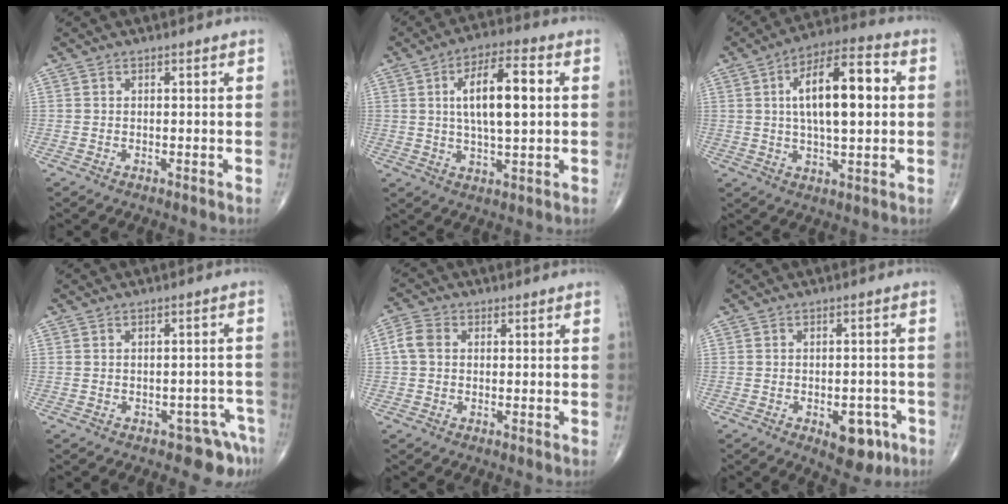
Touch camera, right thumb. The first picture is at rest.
{"total": 12.4, "force": [2.1, 4.4, 11.4], "torque": [-0.188, 0.007, 0.033]}
{"total": 15.6, "force": [2.4, 6.1, 14.2], "torque": [-0.222, 0.017, 0.035]}
{"total": 4.5, "force": [-3.3, 2.4, 2.1], "torque": [-0.006, 0.032, -0.040]}
{"total": 3.9, "force": [0.3, 3.0, 2.5], "torque": [-0.055, 0.013, 0.001]}
{"total": 7.1, "force": [-3.2, 3.8, 5.0], "torque": [-0.038, 0.016, -0.034]}